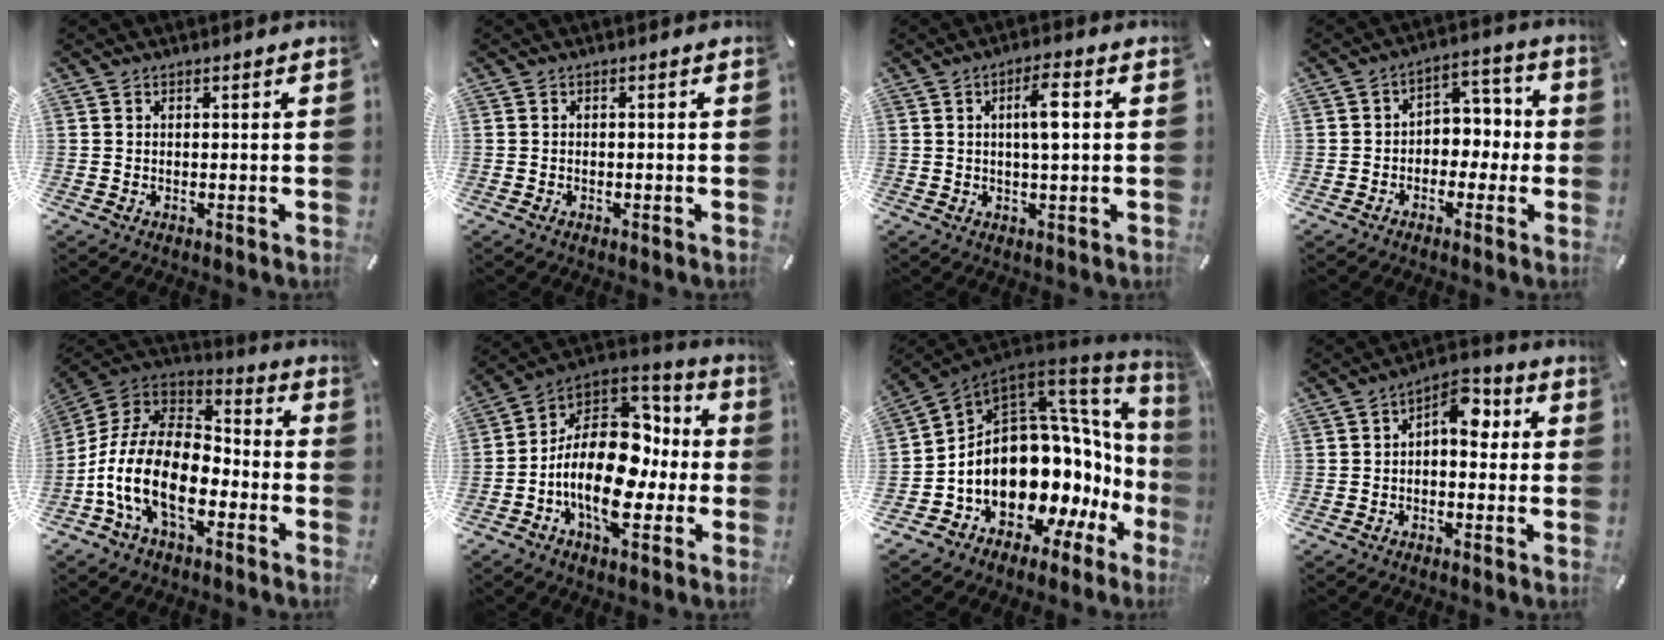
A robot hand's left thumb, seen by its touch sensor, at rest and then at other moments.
{"total": 0.7, "force": [-0.5, 0.4, 0.4], "torque": [-0.010, -0.001, -0.008]}
{"total": 6.3, "force": [0.8, 1.6, 6.1], "torque": [-0.109, 0.004, 0.008]}
{"total": 5.9, "force": [-1.7, 5.0, 2.6], "torque": [-0.026, 0.013, -0.039]}
{"total": 18.1, "force": [-7.8, 10.5, 12.5], "torque": [-0.266, 0.025, -0.135]}
{"total": 22.2, "force": [-3.1, 14.1, 16.8], "torque": [-0.315, 0.005, -0.046]}
{"total": 21.3, "force": [-2.1, 13.3, 16.5], "torque": [-0.262, -0.069, -0.001]}
{"total": 7.7, "force": [1.1, 4.4, 6.1], "torque": [-0.080, -0.003, 0.010]}